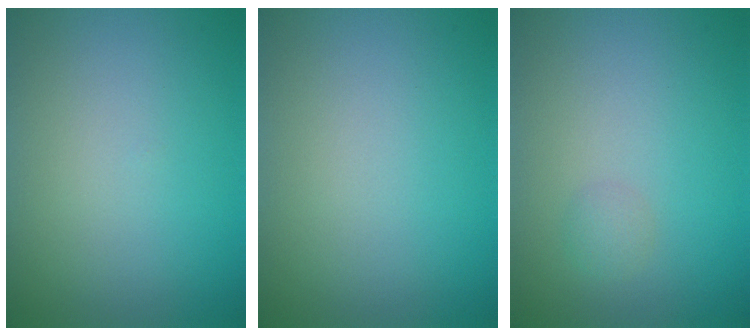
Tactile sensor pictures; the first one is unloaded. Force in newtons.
{"total": 0.0}
{"total": 1.0, "press": 1.0, "slide": 0.0}